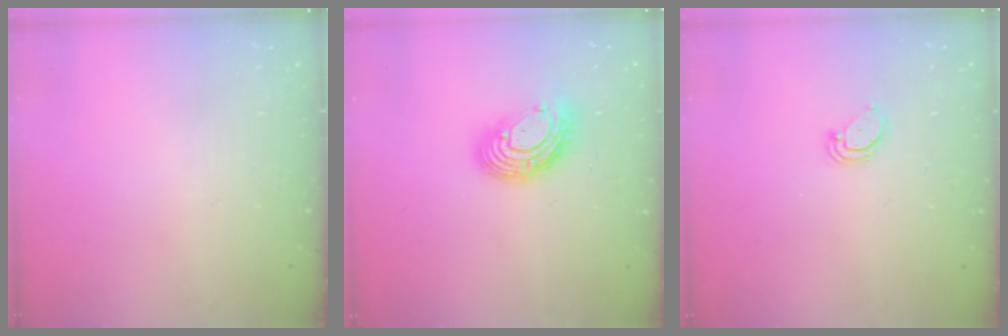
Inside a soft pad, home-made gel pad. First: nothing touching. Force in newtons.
{"total": 12.1, "press": 12.0, "slide": 1.1}
{"total": 2.6, "press": 2.6, "slide": 0.2}